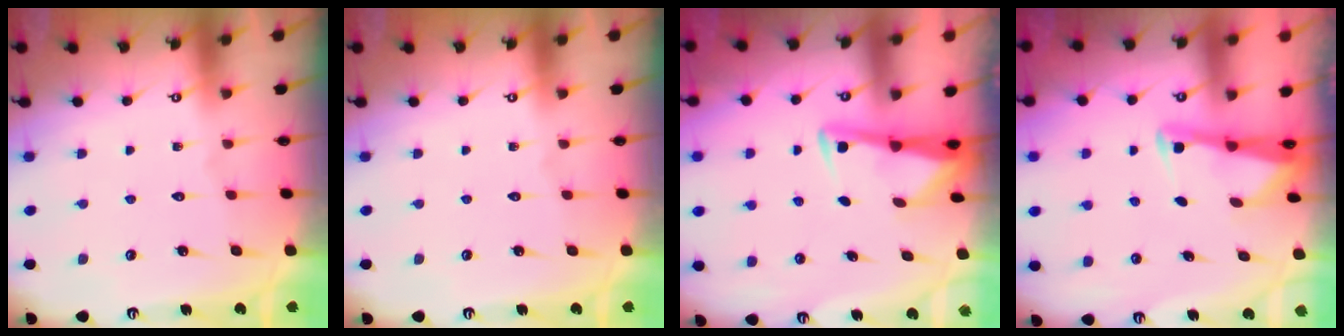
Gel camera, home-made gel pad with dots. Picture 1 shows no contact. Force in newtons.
{"total": 0.0}
{"total": 3.1, "press": 3.1, "slide": 0.4}
{"total": 2.5, "press": 2.5, "slide": 0.3}